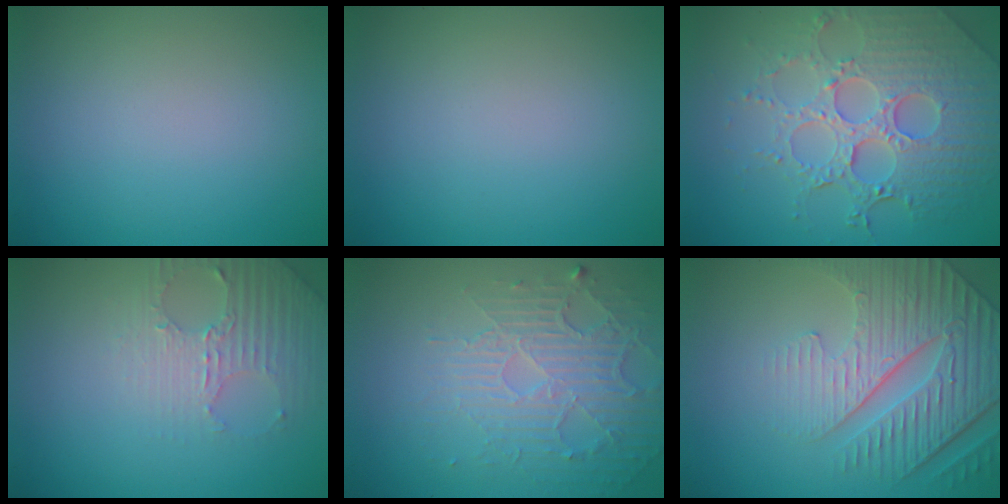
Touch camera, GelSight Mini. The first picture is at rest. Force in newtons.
{"total": 0.0}
{"total": 7.7, "press": 5.7, "slide": 5.2}
{"total": 3.5, "press": 3.4, "slide": 0.8}
{"total": 5.7, "press": 3.4, "slide": 4.6}
{"total": 5.7, "press": 5.1, "slide": 2.6}